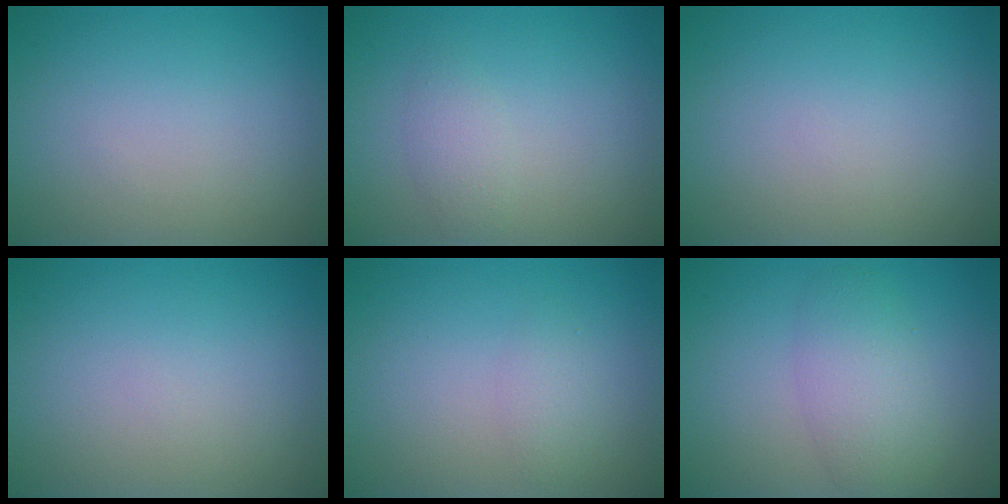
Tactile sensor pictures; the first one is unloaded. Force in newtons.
{"total": 1.6, "press": 1.6, "slide": 0.1}
{"total": 0.0}
{"total": 0.0}
{"total": 1.3, "press": 1.3, "slide": 0.0}
{"total": 3.9, "press": 3.9, "slide": 0.1}